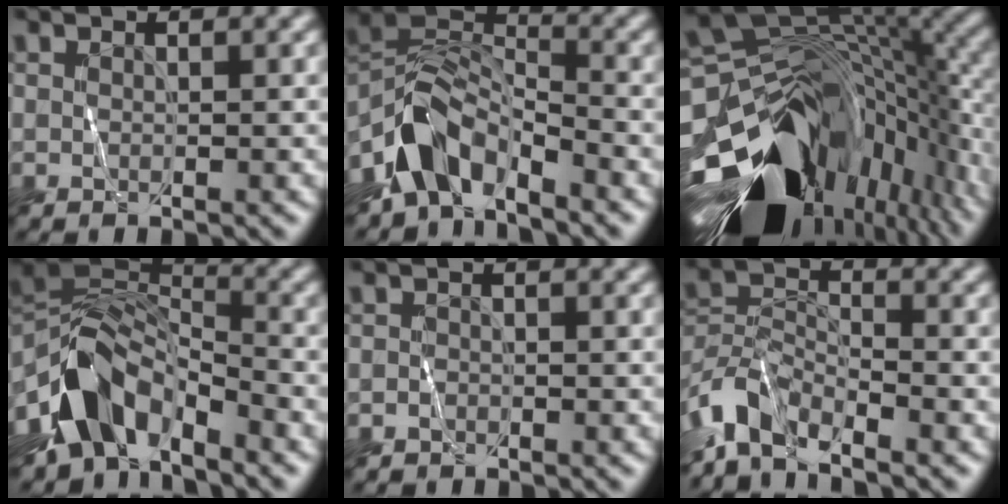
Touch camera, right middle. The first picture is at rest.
{"total": 5.7, "force": [-4.3, 2.7, 2.8], "torque": [-0.044, 0.006, -0.093]}
{"total": 18.6, "force": [-8.4, 10.3, 12.9], "torque": [-0.216, -0.008, -0.124]}
{"total": 8.0, "force": [-5.1, 4.2, 4.5], "torque": [-0.069, 0.003, -0.104]}
{"total": 0.7, "force": [-0.5, 0.5, 0.0], "torque": [0.005, 0.002, -0.008]}
{"total": 4.8, "force": [-4.2, 1.5, 1.8], "torque": [-0.035, -0.002, -0.094]}